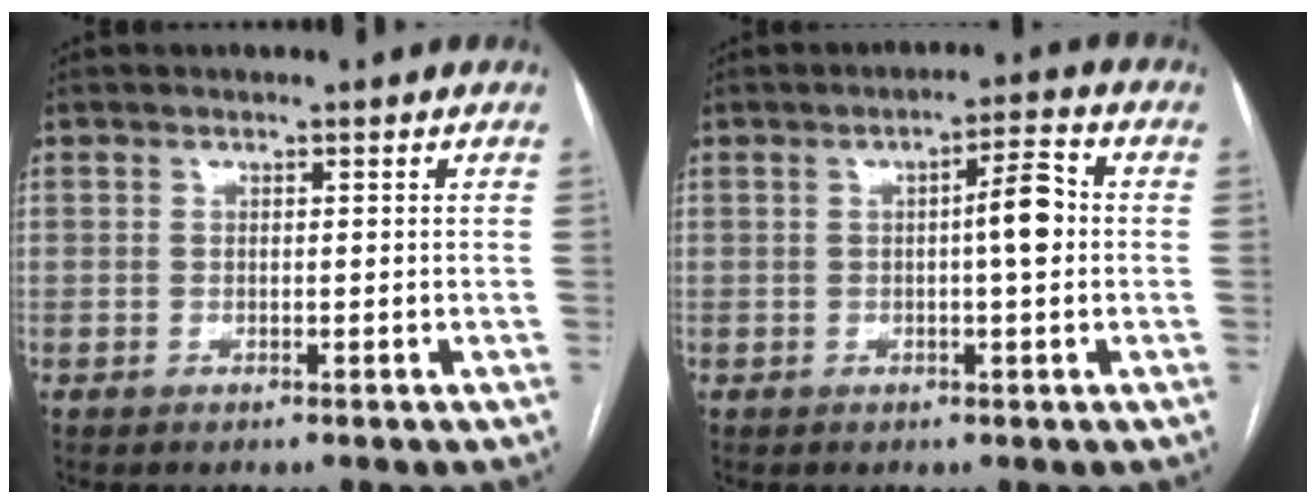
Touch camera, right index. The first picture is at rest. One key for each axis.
{"total": 5.2, "fx": 0.1, "fy": 0.5, "fz": 5.1, "tx": -0.076, "ty": 0.011, "tz": -0.002}